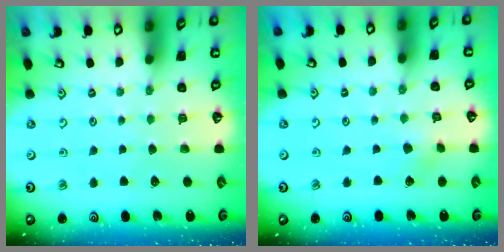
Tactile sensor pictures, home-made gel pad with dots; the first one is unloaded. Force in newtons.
{"total": 2.5, "press": 2.5, "slide": 0.2}